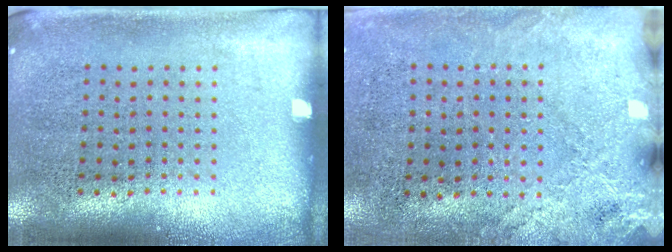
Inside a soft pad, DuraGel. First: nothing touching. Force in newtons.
{"total": 2.5, "press": 2.1, "slide": 1.3}